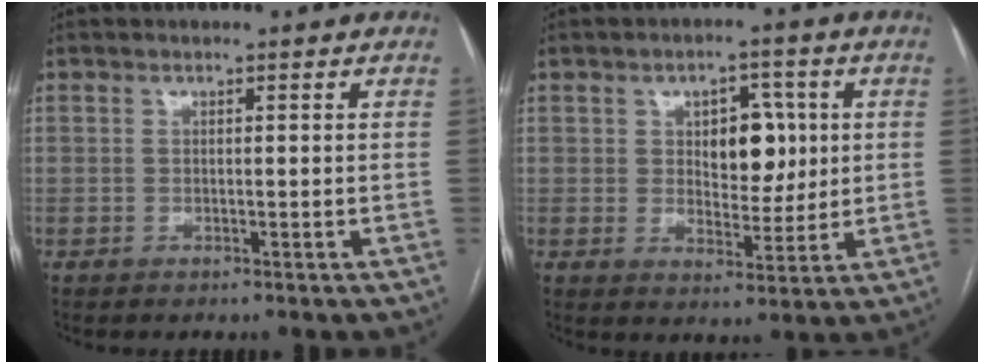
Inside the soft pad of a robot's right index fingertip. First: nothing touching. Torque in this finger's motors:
{"motor_torque": [0.17, 0.00, 0.14, 0.06]}